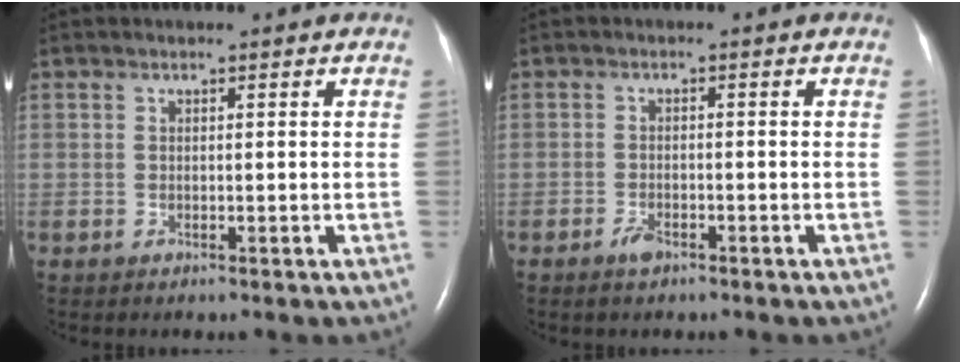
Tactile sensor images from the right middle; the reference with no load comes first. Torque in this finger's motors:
{"motor_torque": [-0.11, 0.05, 0.02, 0.04]}